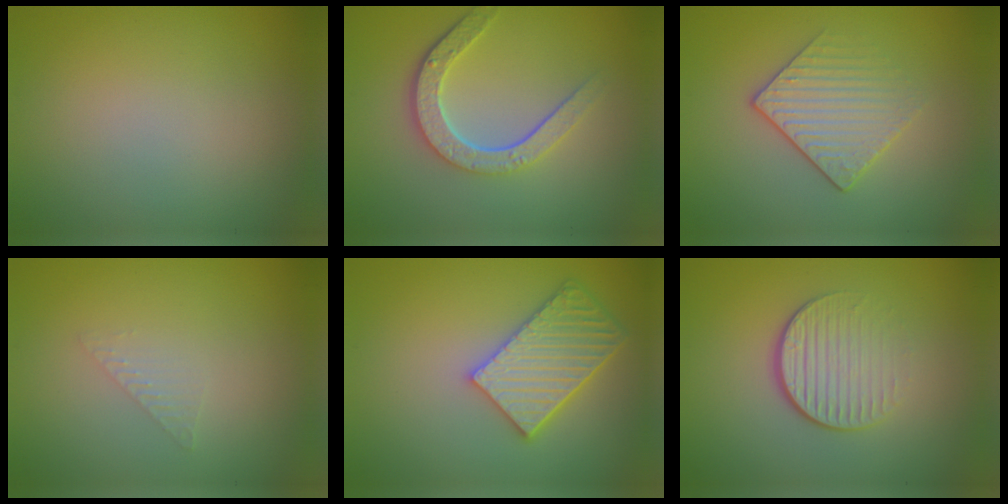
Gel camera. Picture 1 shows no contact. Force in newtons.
{"total": 4.7, "press": 3.5, "slide": 3.0}
{"total": 2.9, "press": 2.6, "slide": 1.2}
{"total": 1.0, "press": 1.0, "slide": 0.0}
{"total": 5.4, "press": 4.7, "slide": 2.6}
{"total": 4.1, "press": 2.6, "slide": 3.2}